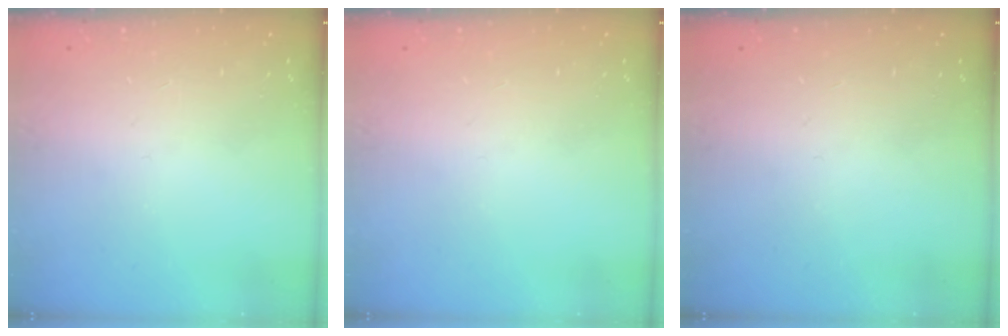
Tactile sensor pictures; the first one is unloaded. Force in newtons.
{"total": 0.0}
{"total": 0.0}